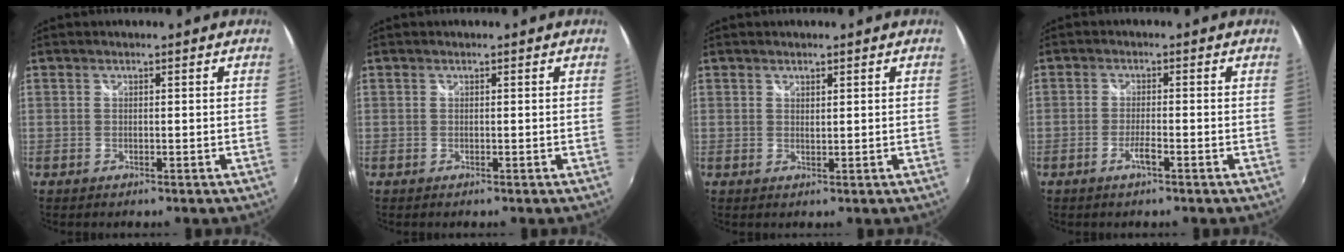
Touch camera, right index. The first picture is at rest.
{"total": 0.0}
{"total": 1.0, "force": [0.8, 0.3, 0.4], "torque": [-0.005, 0.000, 0.013]}
{"total": 2.5, "force": [-1.5, 0.2, 2.0], "torque": [-0.046, 0.000, -0.031]}